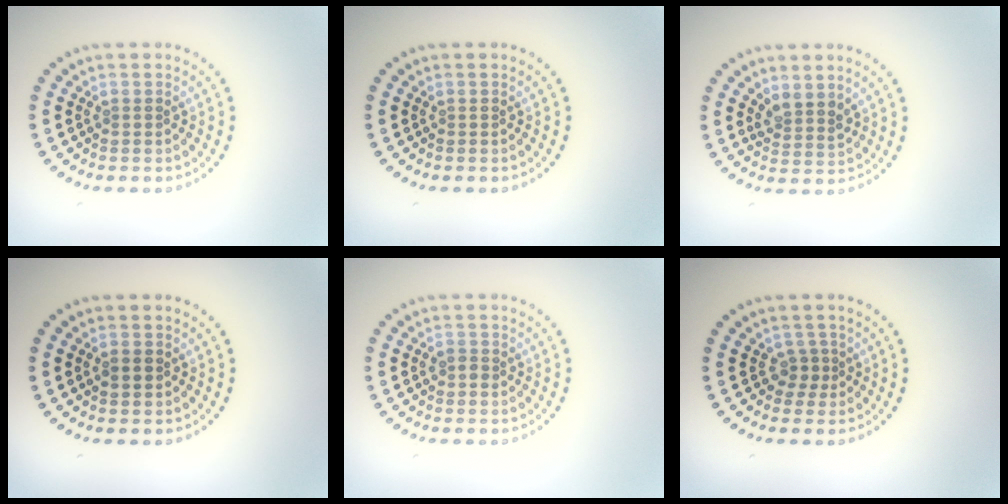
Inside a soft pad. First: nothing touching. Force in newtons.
{"total": 0.0}
{"total": 2.0, "press": 1.6, "slide": 1.2}
{"total": 1.0, "press": 1.0, "slide": 0.1}
{"total": 0.9, "press": 0.9, "slide": 0.3}
{"total": 1.4, "press": 1.0, "slide": 0.9}